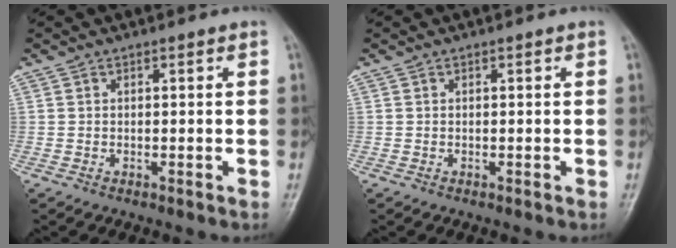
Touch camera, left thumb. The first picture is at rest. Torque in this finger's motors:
{"motor_torque": [0.00, 0.00, -0.03, 0.00, 0.00]}